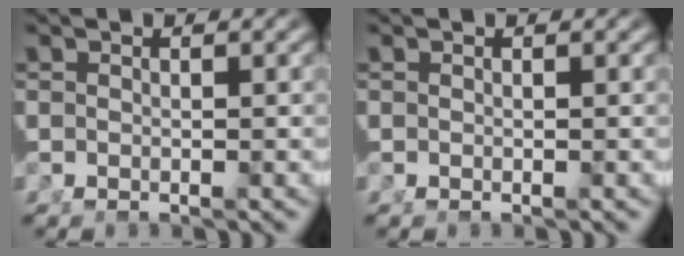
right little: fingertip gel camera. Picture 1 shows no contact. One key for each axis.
{"total": 0.0}